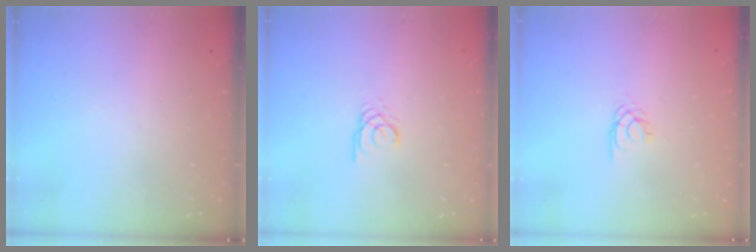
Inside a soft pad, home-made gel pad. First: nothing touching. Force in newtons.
{"total": 2.3, "press": 2.3, "slide": 0.2}
{"total": 1.7, "press": 1.7, "slide": 0.1}